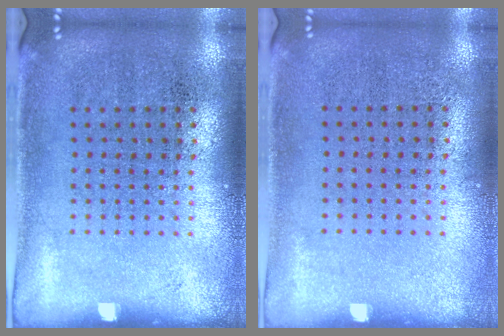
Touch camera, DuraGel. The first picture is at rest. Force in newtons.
{"total": 0.0}